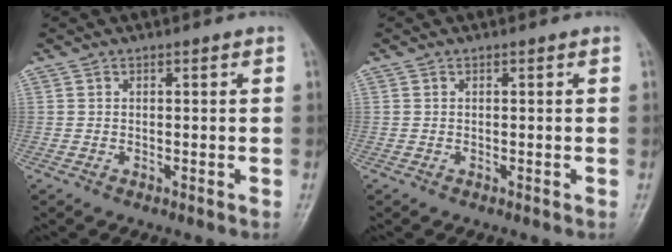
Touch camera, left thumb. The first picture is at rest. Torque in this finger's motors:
{"motor_torque": [-0.01, 0.01, 0.00, -0.01, 0.00]}